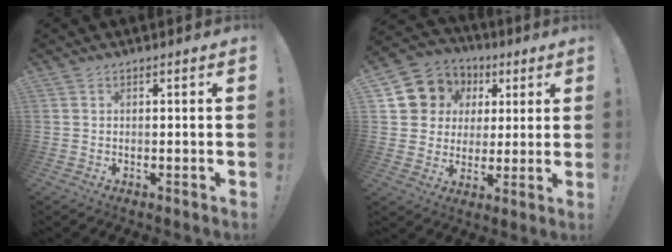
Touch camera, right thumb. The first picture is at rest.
{"total": 10.2, "force": [3.4, 9.4, 2.3], "torque": [-0.030, -0.026, 0.076]}